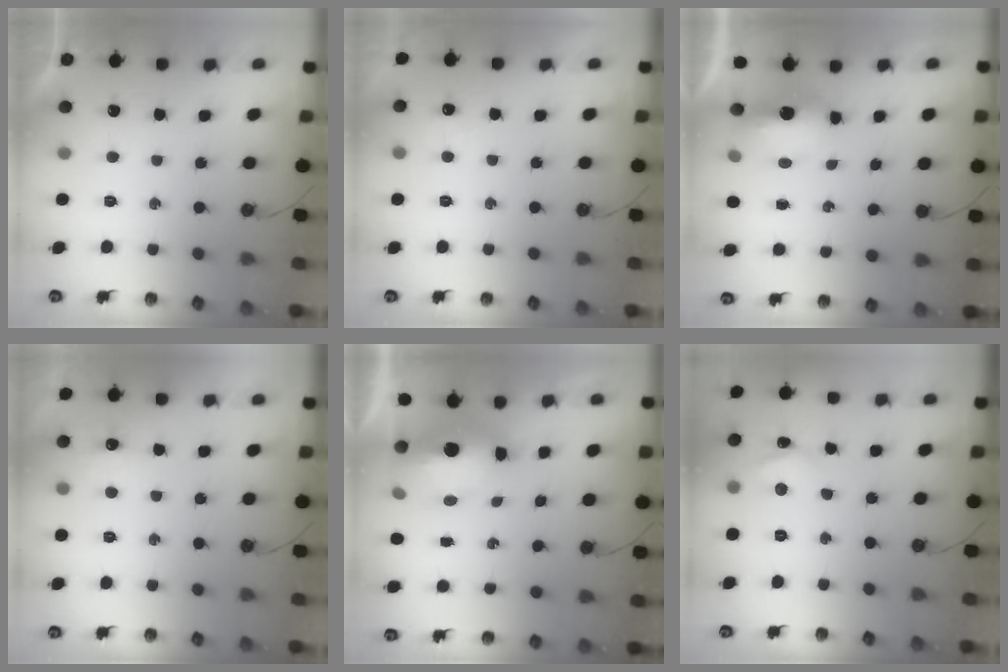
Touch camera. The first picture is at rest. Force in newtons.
{"total": 3.3, "press": 3.2, "slide": 0.7}
{"total": 10.0, "press": 8.0, "slide": 6.1}
{"total": 4.3, "press": 4.2, "slide": 1.1}
{"total": 10.6, "press": 10.5, "slide": 1.8}
{"total": 3.4, "press": 3.4, "slide": 0.5}